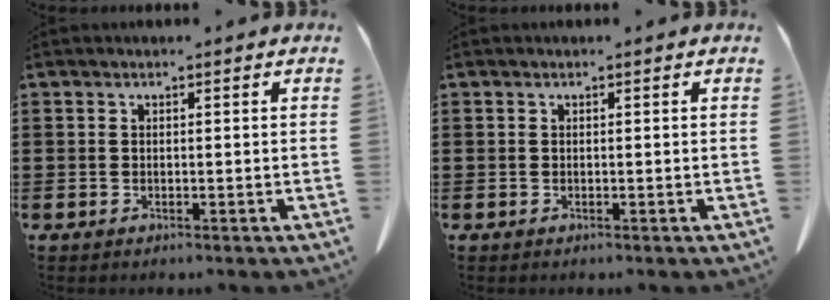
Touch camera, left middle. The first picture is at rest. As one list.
[{"total": 0.0}]